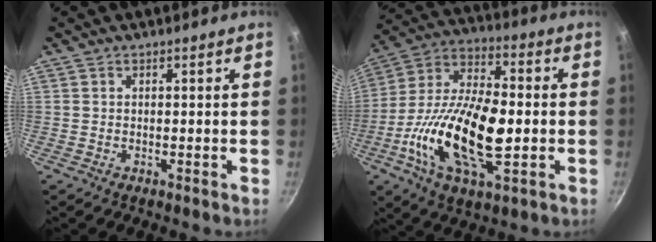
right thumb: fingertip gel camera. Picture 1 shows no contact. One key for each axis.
{"total": 21.6, "fx": -3.6, "fy": 9.9, "fz": 18.8, "tx": -0.349, "ty": 0.024, "tz": -0.076}